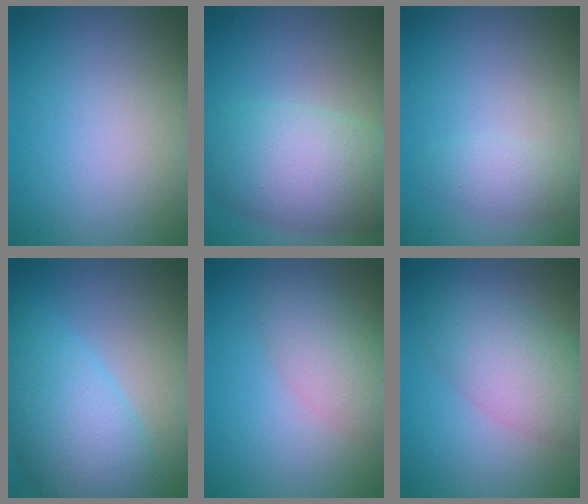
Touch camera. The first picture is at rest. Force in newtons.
{"total": 8.2, "press": 8.2, "slide": 0.4}
{"total": 1.8, "press": 1.8, "slide": 0.1}
{"total": 8.5, "press": 8.5, "slide": 0.4}
{"total": 4.2, "press": 4.2, "slide": 0.2}
{"total": 6.1, "press": 6.0, "slide": 0.3}